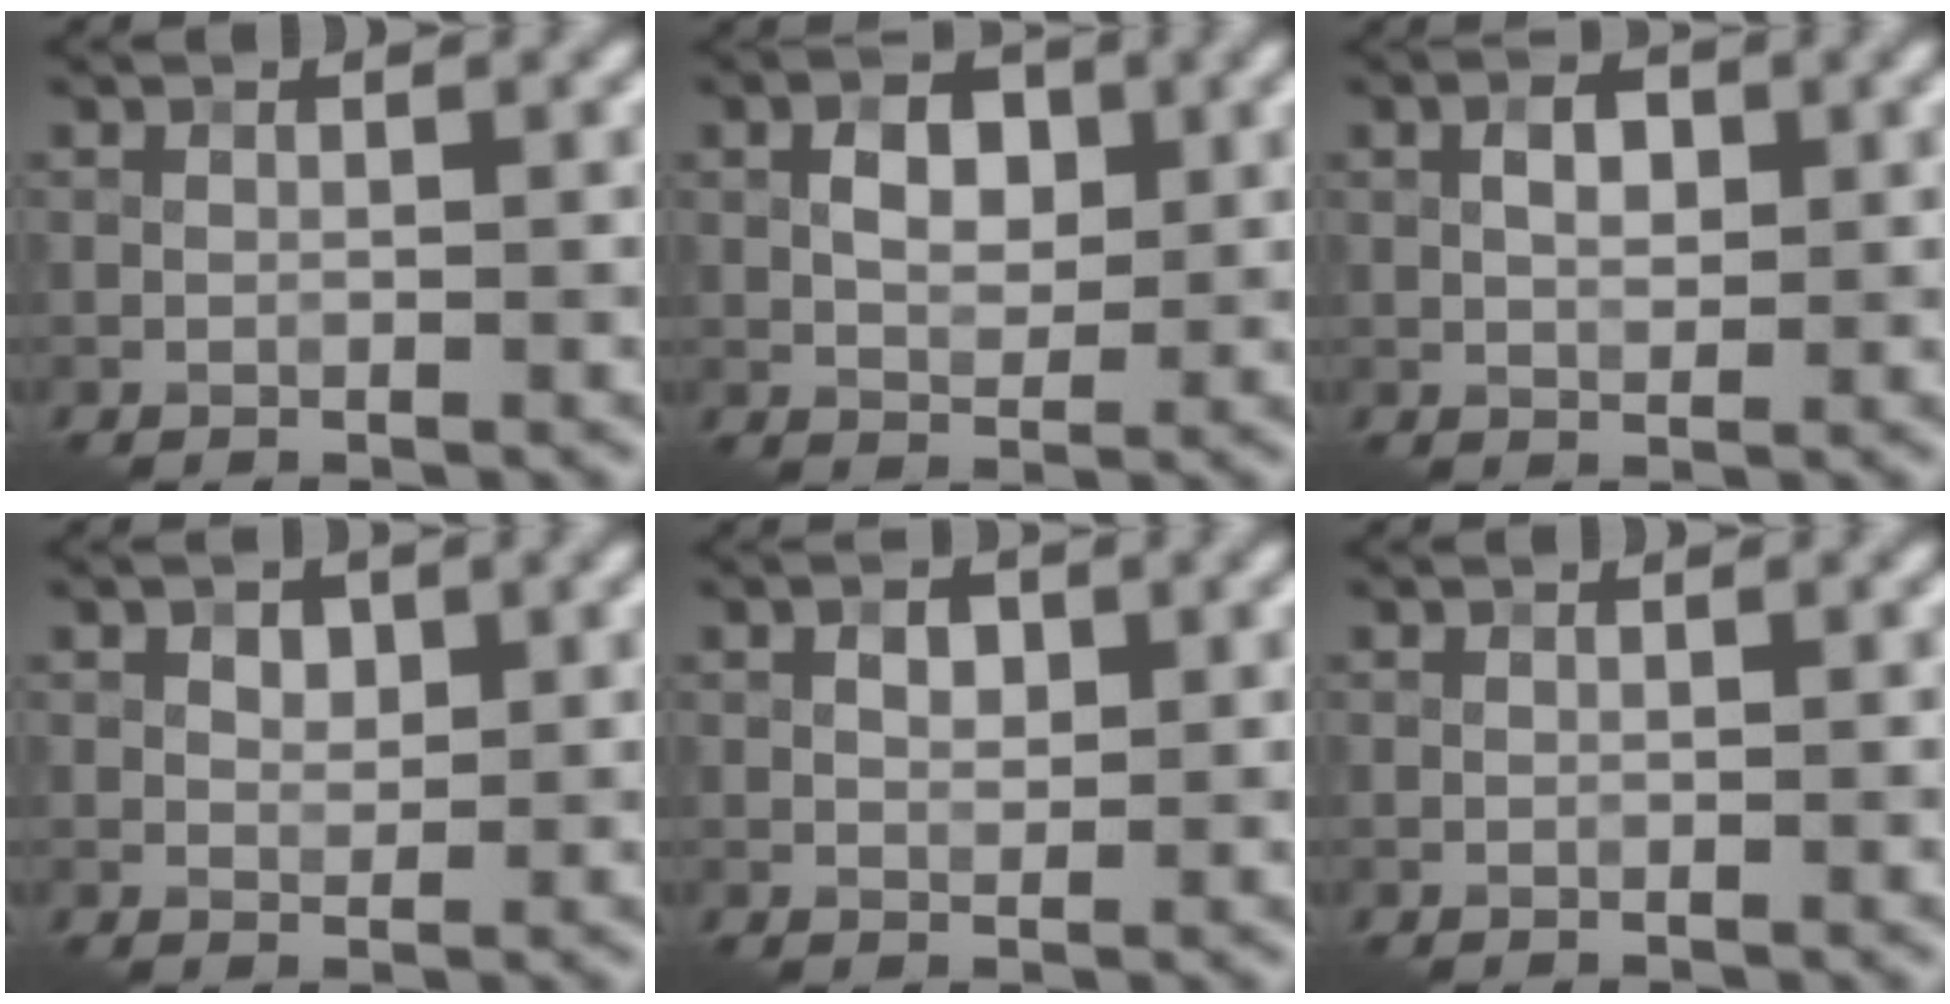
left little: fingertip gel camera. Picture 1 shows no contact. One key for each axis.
{"total": 3.6, "fx": 0.7, "fy": 2.3, "fz": 2.6, "tx": -0.046, "ty": 0.003, "tz": 0.011}
{"total": 2.4, "fx": 0.5, "fy": 1.4, "fz": 1.9, "tx": -0.032, "ty": 0.003, "tz": 0.006}
{"total": 1.7, "fx": 0.8, "fy": 1.1, "fz": 1.0, "tx": -0.015, "ty": 0.001, "tz": 0.013}
{"total": 1.7, "fx": 0.5, "fy": 1.2, "fz": 1.2, "tx": -0.019, "ty": 0.001, "tz": 0.007}
{"total": 0.0}